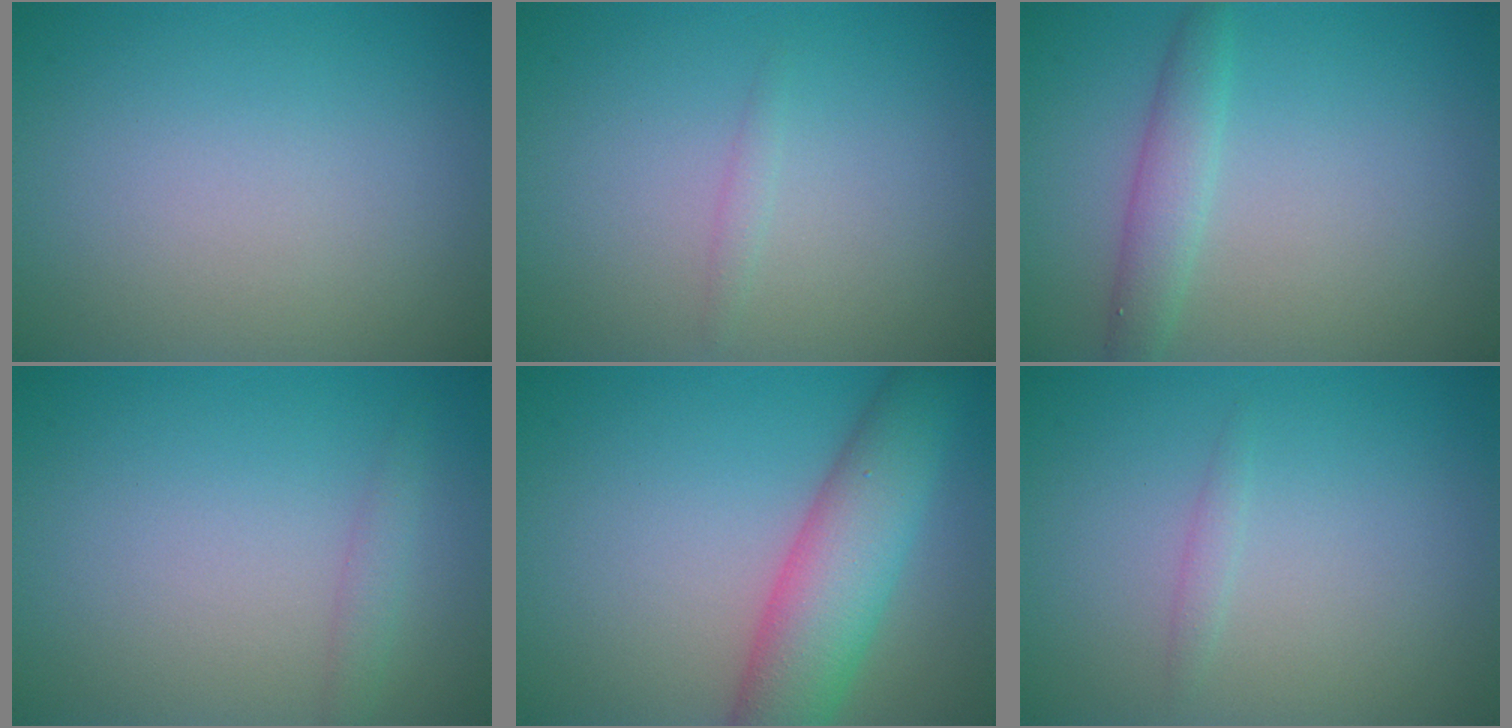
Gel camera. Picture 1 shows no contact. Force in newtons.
{"total": 0.6, "press": 0.6, "slide": 0.0}
{"total": 2.4, "press": 2.4, "slide": 0.1}
{"total": 1.2, "press": 1.2, "slide": 0.1}
{"total": 7.2, "press": 7.2, "slide": 0.3}
{"total": 0.8, "press": 0.8, "slide": 0.1}